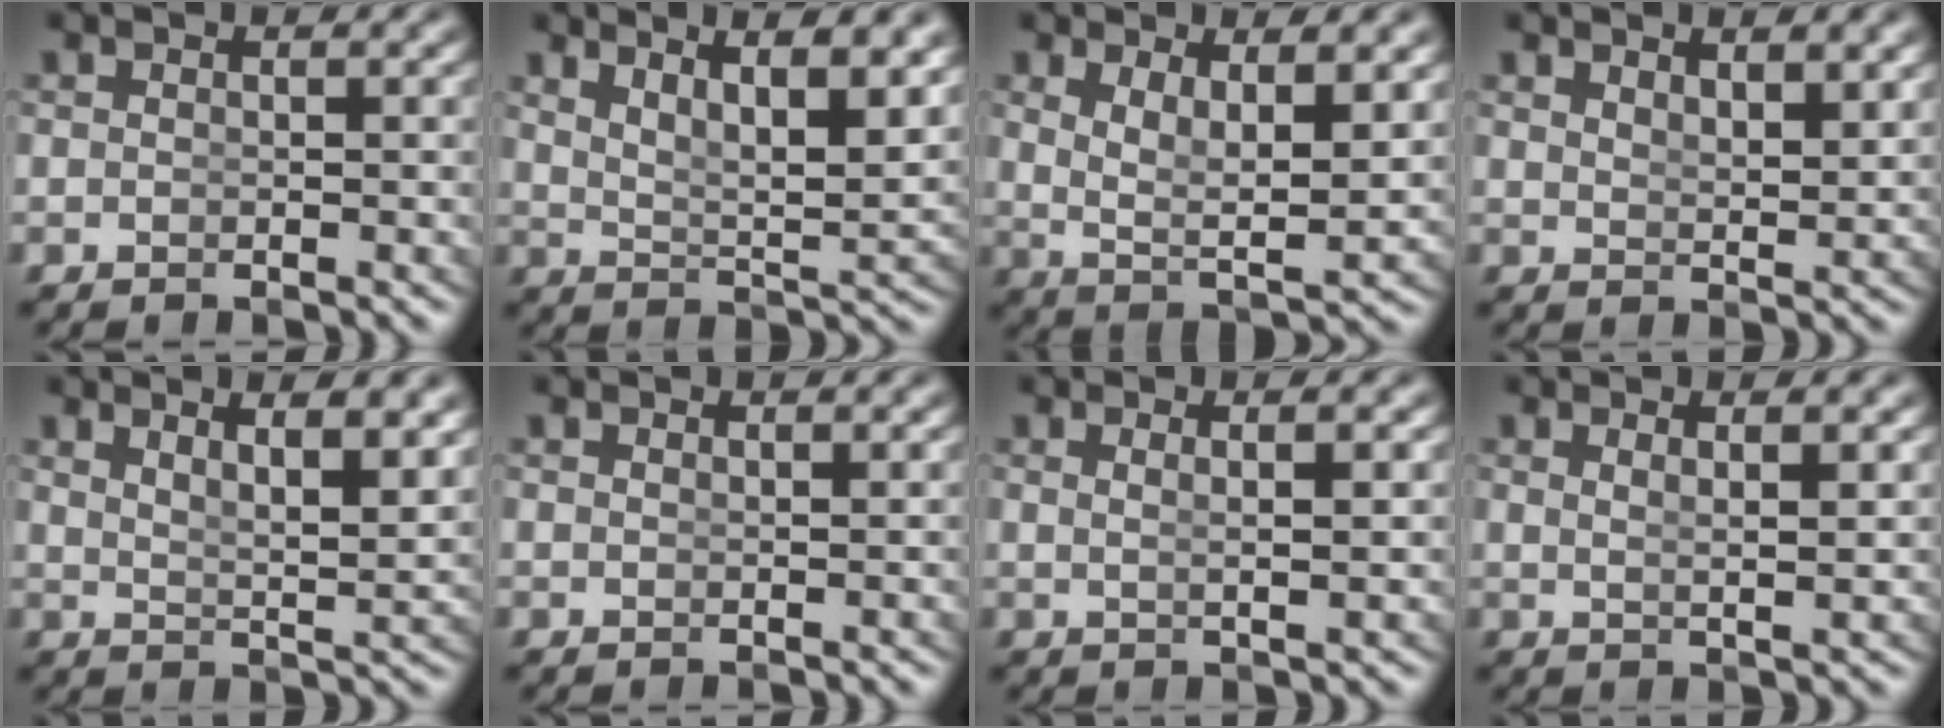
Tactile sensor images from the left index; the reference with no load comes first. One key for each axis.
{"total": 7.3, "fx": 3.9, "fy": 2.6, "fz": 5.6, "tx": -0.073, "ty": -0.002, "tz": 0.060}
{"total": 4.8, "fx": 1.3, "fy": 1.9, "fz": 4.2, "tx": -0.081, "ty": -0.026, "tz": 0.033}
{"total": 2.0, "fx": 1.8, "fy": -0.4, "fz": 0.8, "tx": -0.010, "ty": -0.016, "tz": 0.043}
{"total": 4.7, "fx": 2.9, "fy": 0.8, "fz": 3.6, "tx": -0.050, "ty": -0.009, "tz": 0.055}
{"total": 0.5, "fx": 0.3, "fy": -0.5, "fz": 0.0, "tx": 0.005, "ty": -0.007, "tz": 0.009}
{"total": 1.7, "fx": 0.5, "fy": -0.7, "fz": 1.5, "tx": -0.027, "ty": -0.011, "tz": 0.020}
{"total": 1.8, "fx": 0.8, "fy": -0.8, "fz": 1.4, "tx": -0.026, "ty": -0.014, "tz": 0.028}